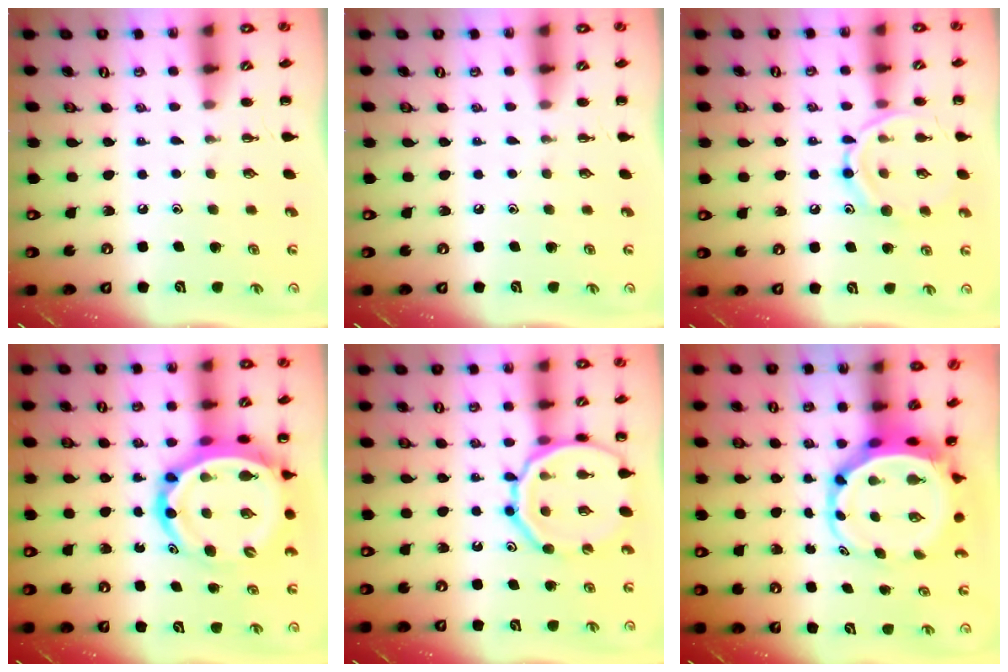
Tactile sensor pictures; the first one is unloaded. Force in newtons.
{"total": 0.0}
{"total": 12.6, "press": 12.5, "slide": 0.8}
{"total": 14.7, "press": 14.2, "slide": 3.9}
{"total": 17.3, "press": 17.2, "slide": 2.1}
{"total": 7.2, "press": 6.8, "slide": 2.2}